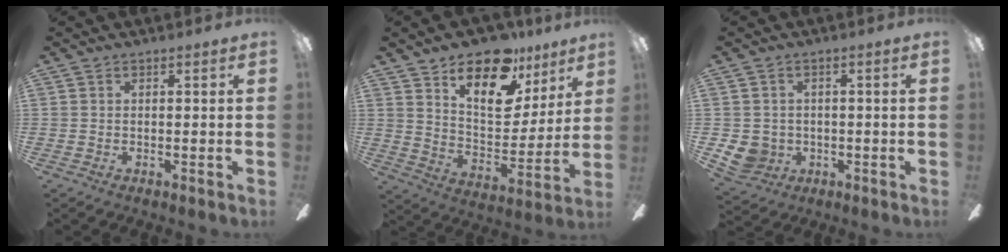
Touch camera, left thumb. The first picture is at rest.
{"total": 18.8, "force": [12.8, 8.9, 10.5], "torque": [-0.167, -0.072, 0.224]}
{"total": 5.1, "force": [-0.7, 4.9, 1.2], "torque": [-0.044, 0.001, -0.012]}